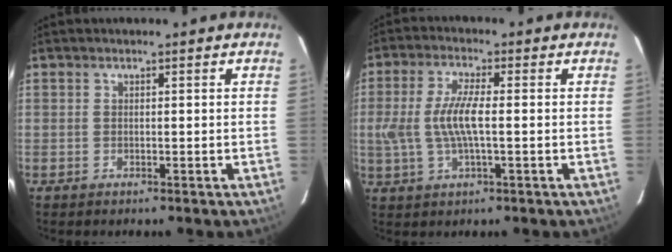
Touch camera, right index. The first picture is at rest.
{"total": 8.4, "force": [-0.4, 2.1, 8.1], "torque": [-0.165, 0.000, -0.005]}